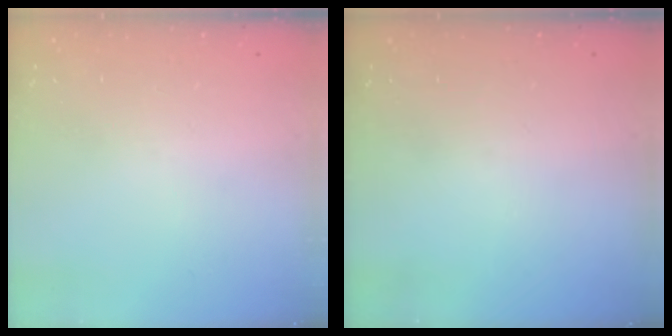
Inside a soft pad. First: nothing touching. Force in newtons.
{"total": 0.0}